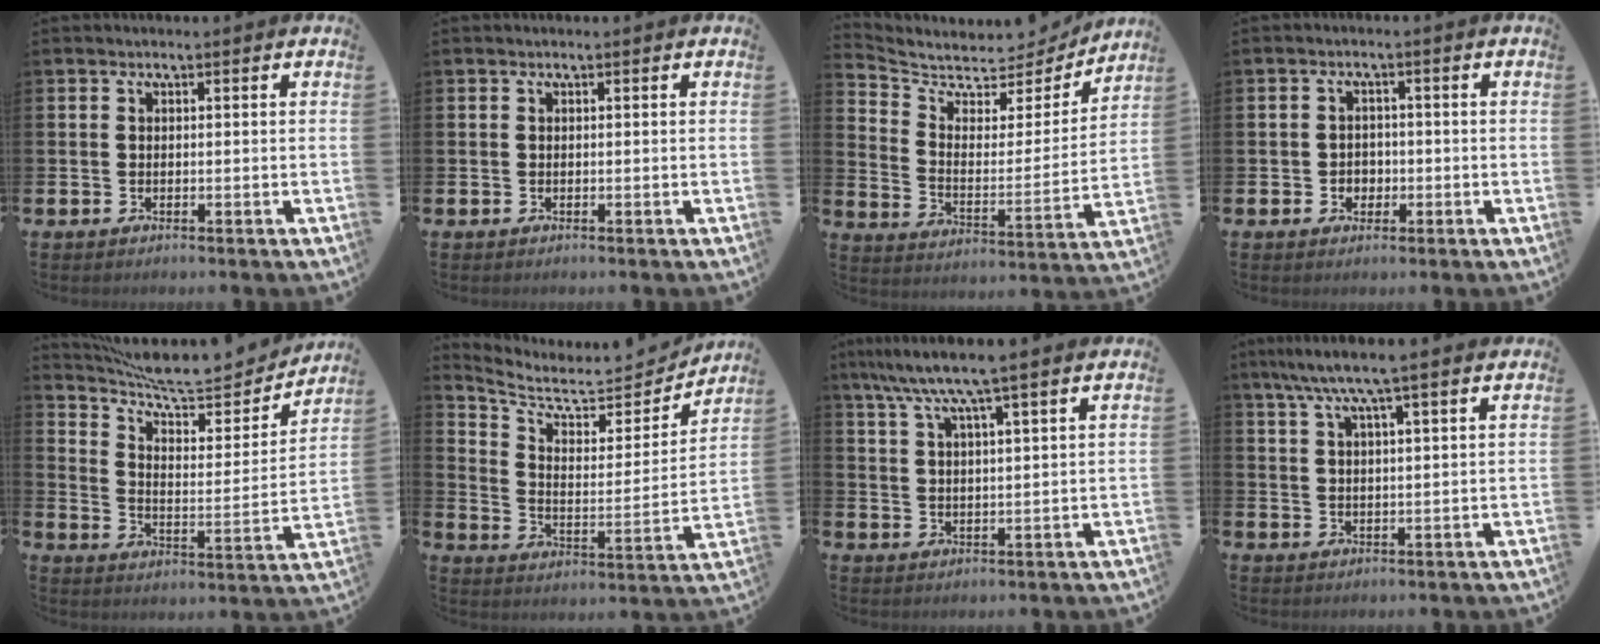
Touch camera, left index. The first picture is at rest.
{"total": 0.0}
{"total": 5.5, "force": [5.1, 2.0, 0.6], "torque": [-0.044, -0.052, 0.081]}
{"total": 2.1, "force": [-0.5, 2.0, 0.5], "torque": [-0.008, 0.004, -0.016]}
{"total": 8.9, "force": [8.3, 1.8, 2.7], "torque": [-0.074, -0.073, 0.139]}
{"total": 6.9, "force": [6.4, 2.2, 1.4], "torque": [-0.056, -0.066, 0.104]}
{"total": 7.1, "force": [6.2, -0.2, 3.6], "torque": [-0.090, -0.023, 0.108]}
{"total": 6.0, "force": [5.2, -0.1, 3.1], "torque": [-0.077, -0.013, 0.091]}